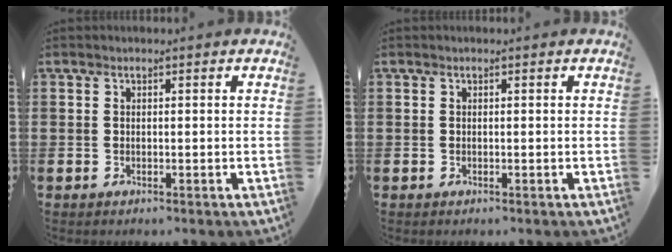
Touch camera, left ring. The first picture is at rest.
{"total": 0.0}